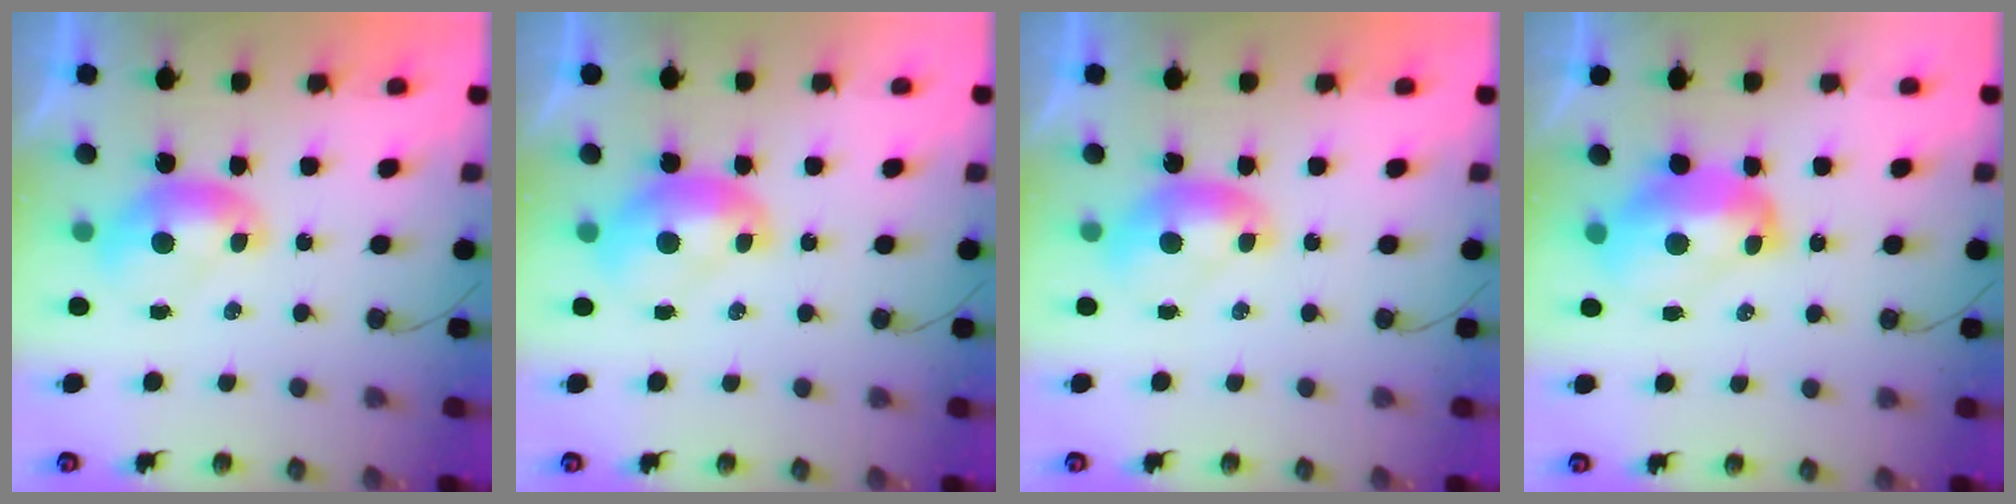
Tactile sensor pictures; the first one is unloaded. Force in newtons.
{"total": 1.6, "press": 1.6, "slide": 0.3}
{"total": 0.0}
{"total": 5.4, "press": 5.2, "slide": 1.1}